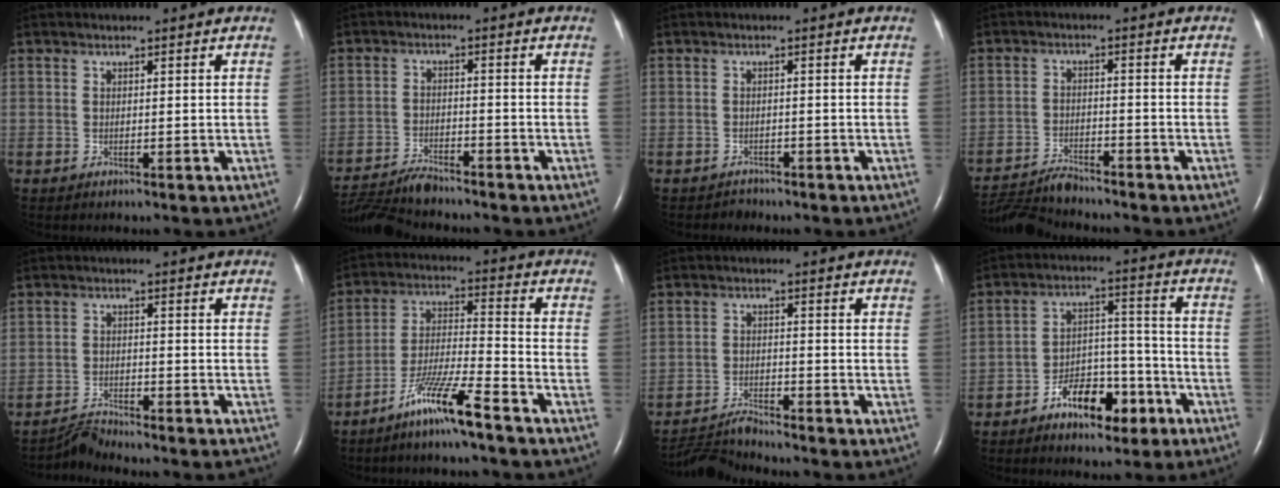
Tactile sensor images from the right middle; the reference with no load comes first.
{"total": 9.5, "force": [-9.0, 0.7, 3.0], "torque": [-0.054, -0.017, -0.154]}
{"total": 1.4, "force": [-1.2, 0.5, -0.5], "torque": [0.001, -0.003, -0.018]}
{"total": 7.3, "force": [-7.1, -0.1, 1.3], "torque": [-0.026, -0.017, -0.127]}
{"total": 5.0, "force": [-4.9, -1.1, -0.2], "torque": [0.003, -0.006, -0.082]}
{"total": 9.7, "force": [-7.2, -0.2, 6.5], "torque": [-0.127, -0.019, -0.140]}
{"total": 5.3, "force": [-5.2, -1.1, 0.2], "torque": [-0.011, -0.020, -0.095]}
{"total": 9.9, "force": [-6.0, 4.4, 6.6], "torque": [-0.110, 0.026, -0.092]}